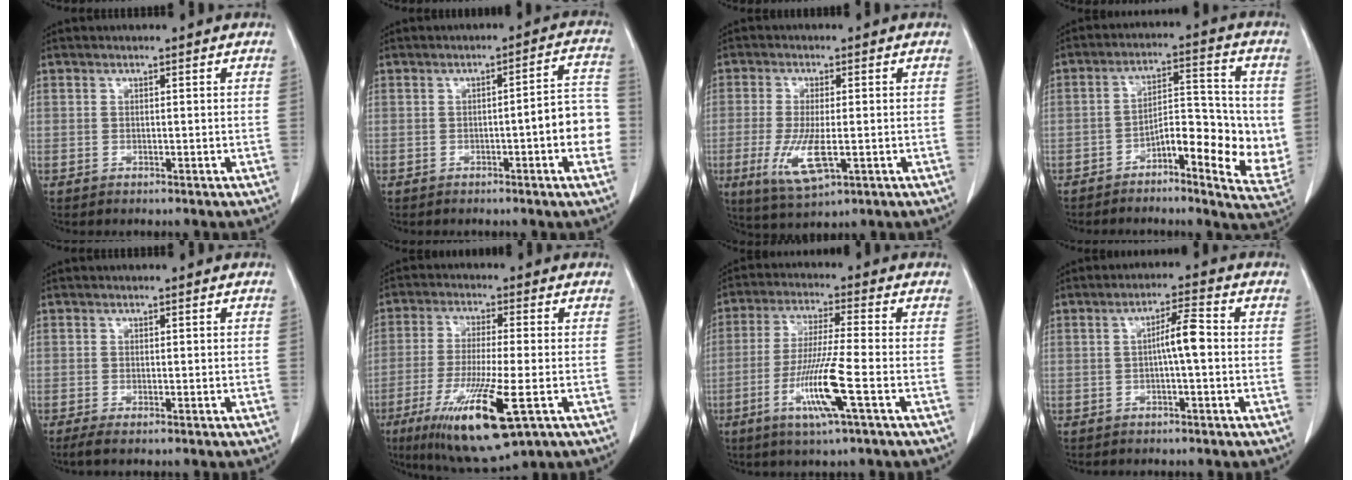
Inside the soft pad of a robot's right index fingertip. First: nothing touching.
{"total": 8.0, "force": [-1.9, 1.1, 7.7], "torque": [-0.084, 0.022, -0.028]}
{"total": 7.4, "force": [-2.0, 2.0, 6.9], "torque": [-0.141, -0.020, -0.030]}
{"total": 11.6, "force": [-2.8, 3.7, 10.6], "torque": [-0.142, 0.017, -0.043]}
{"total": 1.9, "force": [-1.2, 0.4, 1.4], "torque": [-0.029, -0.006, -0.022]}
{"total": 14.9, "force": [-6.1, 1.9, 13.5], "torque": [-0.263, -0.042, -0.101]}
{"total": 10.4, "force": [-3.8, -0.6, 9.7], "torque": [-0.190, -0.016, -0.074]}
{"total": 4.4, "force": [-0.2, 0.3, 4.4], "torque": [-0.070, 0.013, -0.003]}